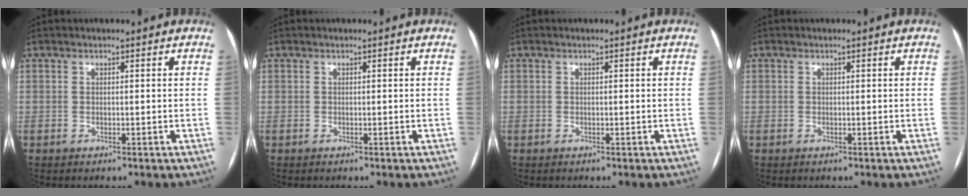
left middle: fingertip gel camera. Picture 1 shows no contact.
{"total": 0.0}
{"total": 0.0}
{"total": 0.0}